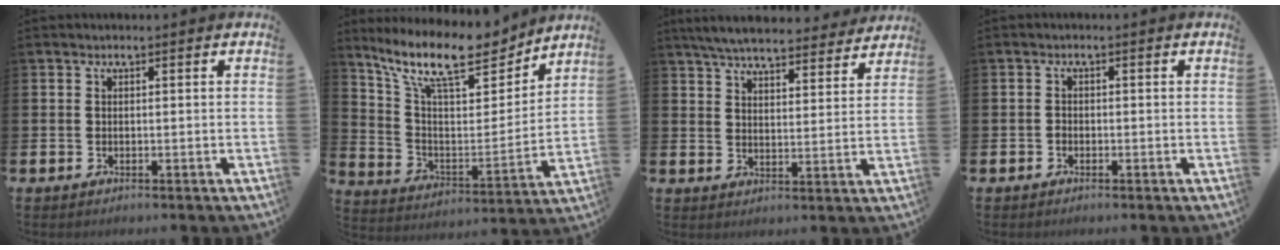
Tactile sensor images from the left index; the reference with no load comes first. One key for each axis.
{"total": 13.3, "fx": 11.1, "fy": 3.6, "fz": 6.2, "tx": -0.148, "ty": -0.067, "tz": 0.194}
{"total": 6.3, "fx": 6.1, "fy": 0.9, "fz": 1.4, "tx": -0.045, "ty": -0.037, "tz": 0.106}
{"total": 0.8, "fx": -0.6, "fy": 0.6, "fz": 0.2, "tx": -0.011, "ty": 0.005, "tz": -0.011}